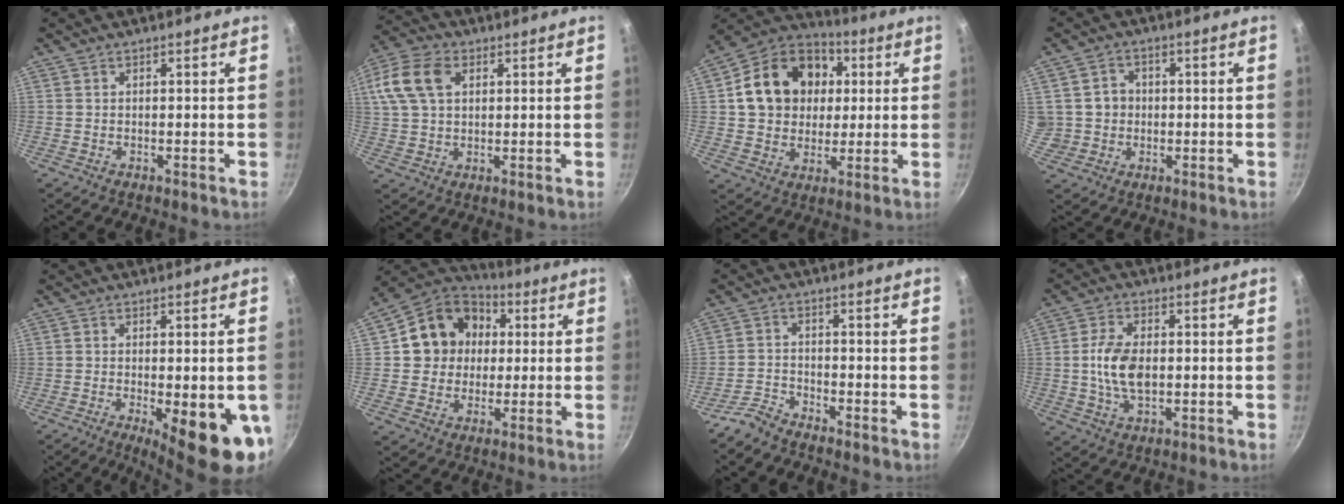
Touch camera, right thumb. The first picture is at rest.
{"total": 13.5, "force": [4.3, 9.2, 8.9], "torque": [-0.192, 0.022, 0.074]}
{"total": 18.4, "force": [3.5, 14.9, 10.3], "torque": [-0.152, 0.022, 0.053]}
{"total": 6.4, "force": [0.3, 6.0, 2.1], "torque": [-0.008, 0.011, 0.009]}
{"total": 14.7, "force": [-4.1, 4.1, 13.5], "torque": [-0.157, -0.008, -0.047]}
{"total": 14.3, "force": [2.4, 12.5, 6.4], "torque": [-0.077, 0.022, 0.028]}
{"total": 3.6, "force": [-3.4, 0.8, 0.8], "torque": [-0.022, 0.023, -0.076]}
{"total": 8.7, "force": [-0.3, 5.1, 7.1], "torque": [-0.132, 0.007, -0.009]}